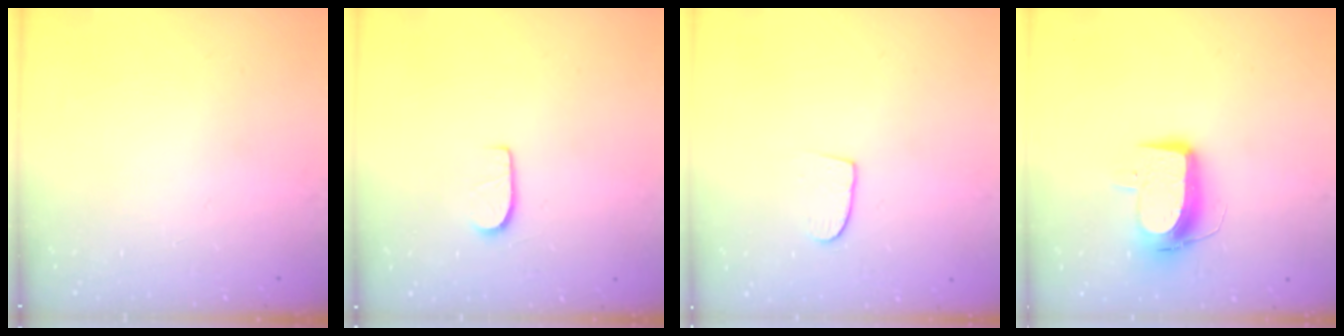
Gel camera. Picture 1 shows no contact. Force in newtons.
{"total": 6.3, "press": 6.3, "slide": 0.7}
{"total": 6.8, "press": 6.7, "slide": 0.5}
{"total": 11.1, "press": 11.0, "slide": 1.2}